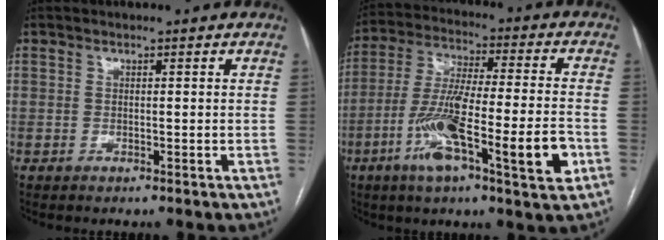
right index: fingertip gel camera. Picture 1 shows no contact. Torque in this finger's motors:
{"motor_torque": [1.94, -0.20, 0.51, 0.21]}